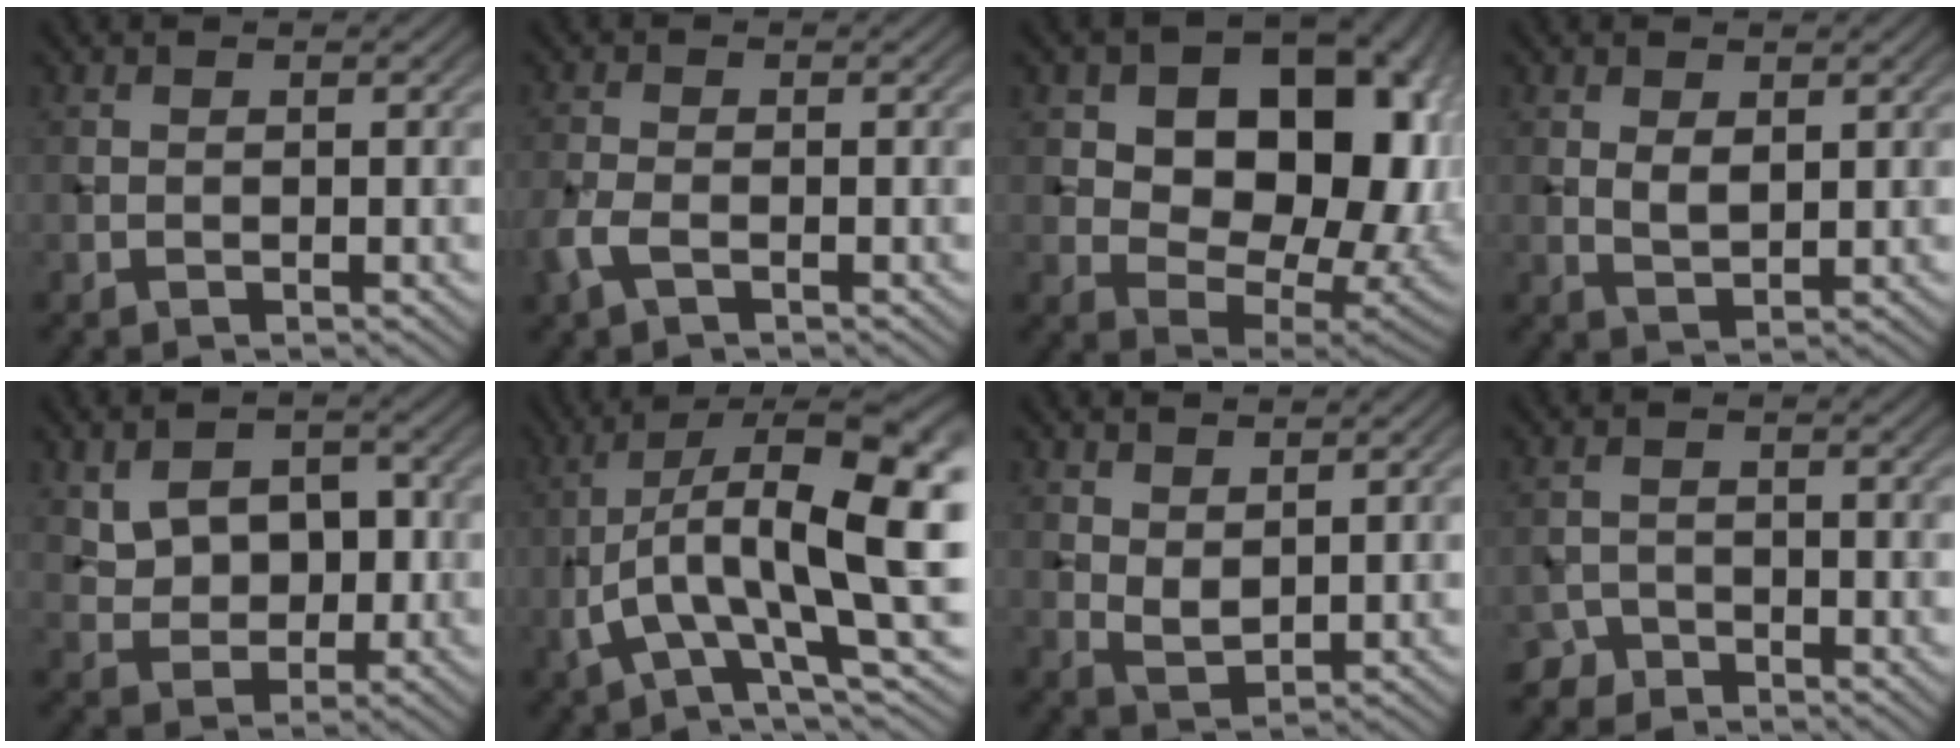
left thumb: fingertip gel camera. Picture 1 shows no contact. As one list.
[{"total": 3.0, "force": [-1.4, 1.3, 2.3], "torque": [-0.063, -0.003, -0.036]}, {"total": 18.6, "force": [5.1, 12.3, 13.0], "torque": [-0.190, 0.028, 0.083]}, {"total": 2.4, "force": [0.9, 1.2, 1.8], "torque": [-0.040, -0.005, 0.022]}, {"total": 6.4, "force": [0.7, 4.7, 4.2], "torque": [-0.089, 0.000, 0.023]}, {"total": 14.6, "force": [-0.5, 3.7, 14.1], "torque": [-0.254, 0.012, -0.004]}, {"total": 3.2, "force": [1.9, 1.6, 2.0], "torque": [-0.048, -0.004, 0.043]}, {"total": 2.1, "force": [-1.9, 0.8, -0.3], "torque": [0.011, 0.004, -0.043]}]